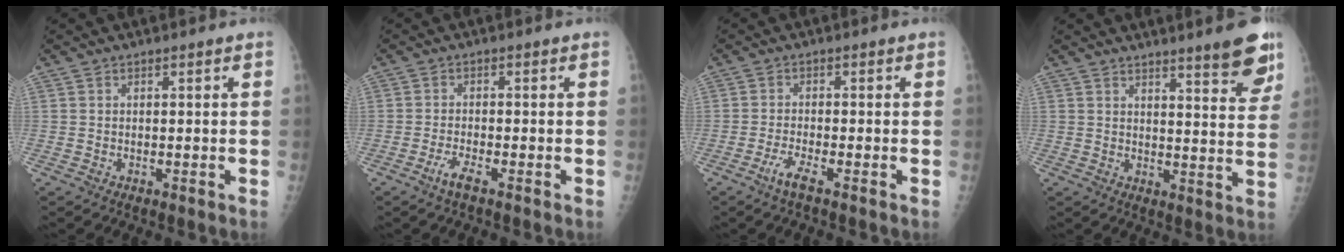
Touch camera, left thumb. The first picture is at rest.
{"total": 2.9, "force": [-1.9, 0.4, 2.1], "torque": [-0.053, 0.006, -0.040]}
{"total": 3.1, "force": [-2.0, 0.2, 2.4], "torque": [-0.061, 0.003, -0.045]}
{"total": 9.7, "force": [7.1, 1.6, 6.4], "torque": [-0.057, -0.046, 0.088]}